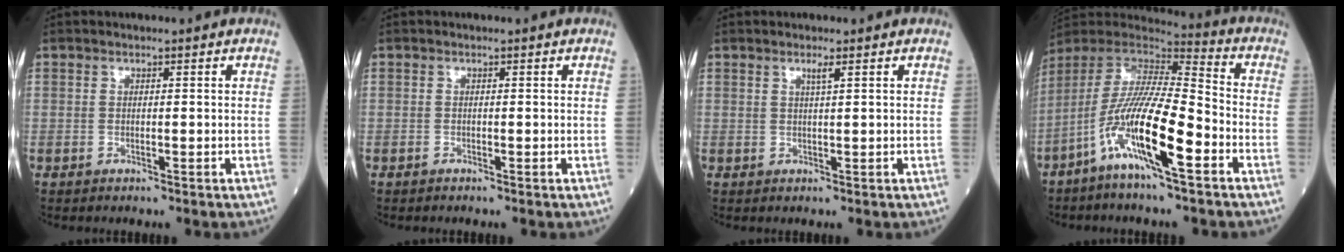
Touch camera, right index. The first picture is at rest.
{"total": 0.0}
{"total": 1.3, "force": [0.8, -0.2, 1.0], "torque": [-0.022, -0.003, 0.015]}
{"total": 15.4, "force": [-6.9, 1.3, 13.7], "torque": [-0.276, -0.014, -0.135]}